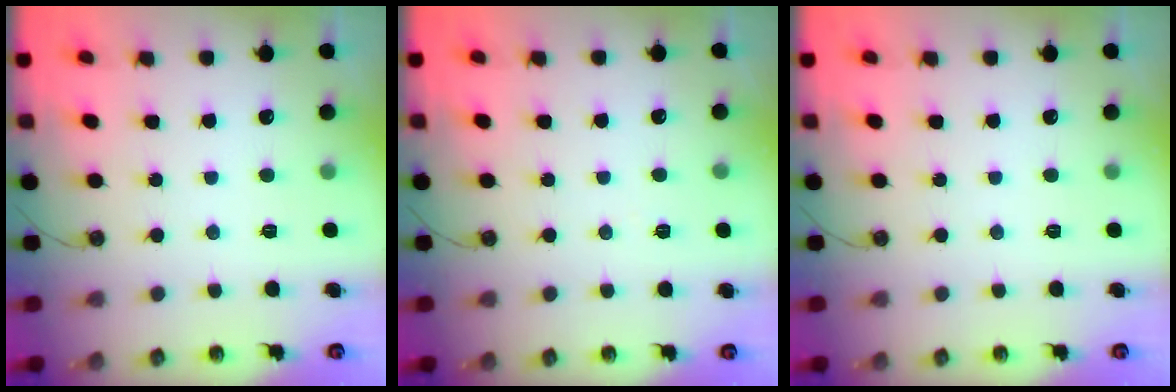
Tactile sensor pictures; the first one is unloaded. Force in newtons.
{"total": 3.8, "press": 1.4, "slide": 3.6}
{"total": 0.0}